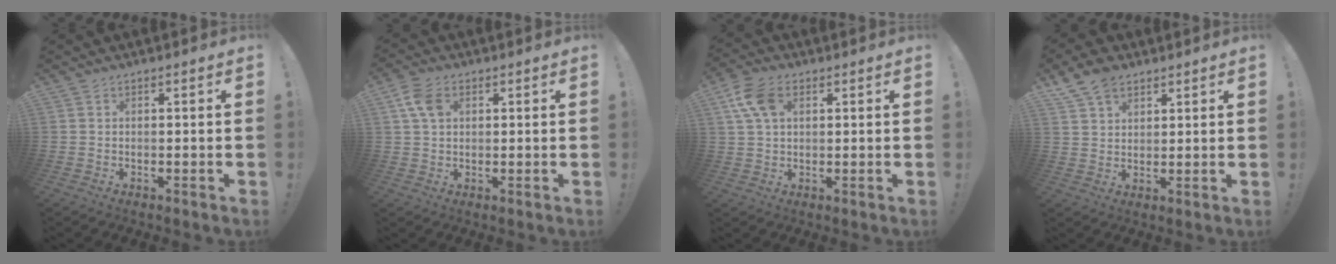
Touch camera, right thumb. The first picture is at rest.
{"total": 6.9, "force": [2.2, 4.6, 4.6], "torque": [-0.084, 0.002, 0.044]}
{"total": 10.2, "force": [3.7, 6.4, 7.0], "torque": [-0.138, 0.004, 0.073]}
{"total": 7.9, "force": [5.4, 4.7, 3.3], "torque": [-0.060, -0.019, 0.105]}